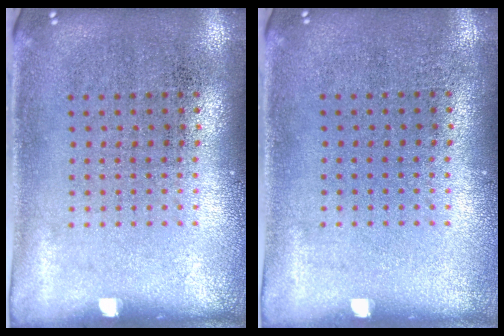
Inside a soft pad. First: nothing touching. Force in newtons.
{"total": 0.0}